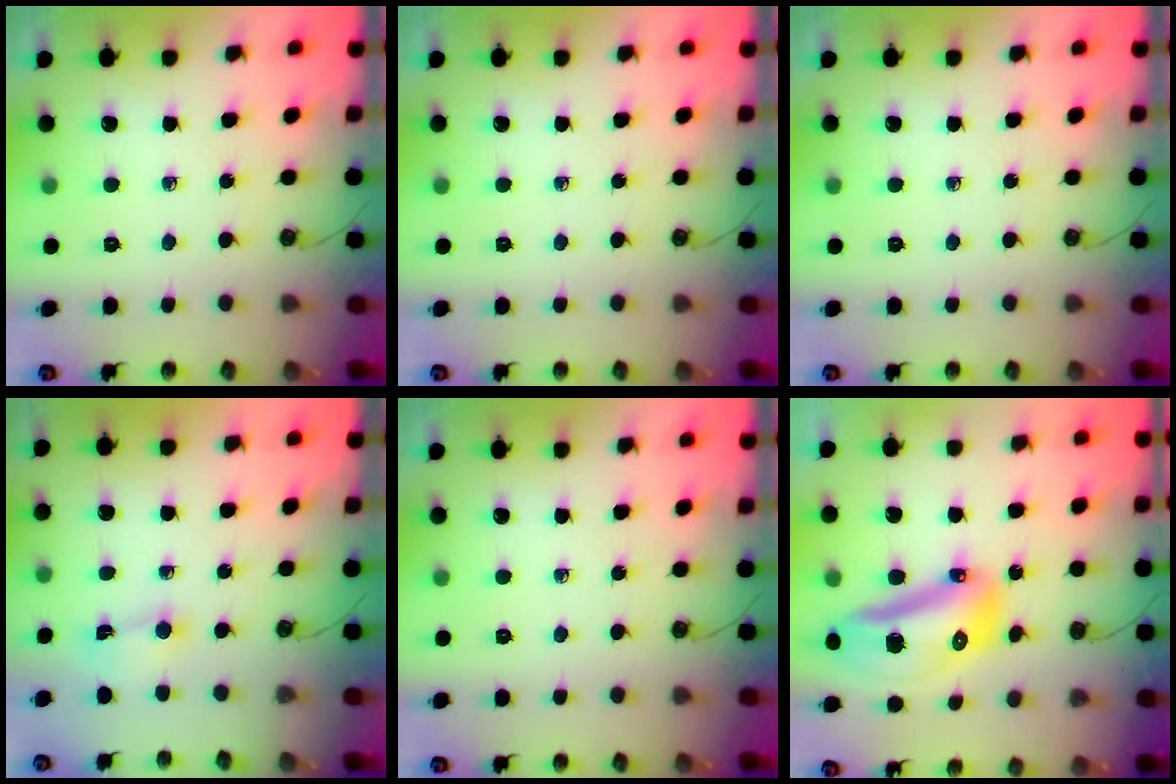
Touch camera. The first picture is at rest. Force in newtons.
{"total": 0.0}
{"total": 0.0}
{"total": 0.8, "press": 0.8, "slide": 0.2}
{"total": 0.0}
{"total": 18.1, "press": 17.9, "slide": 2.2}